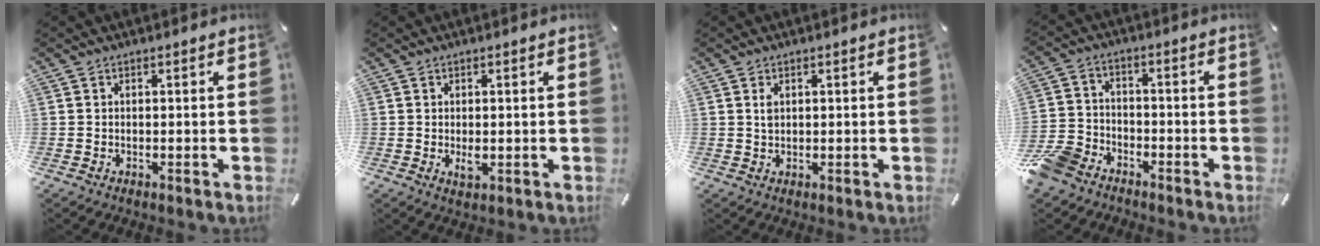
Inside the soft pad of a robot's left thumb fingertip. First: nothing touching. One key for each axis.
{"total": 2.3, "fx": -0.1, "fy": 1.1, "fz": 2.1, "tx": -0.045, "ty": -0.002, "tz": -0.004}
{"total": 1.4, "fx": 0.5, "fy": 0.7, "fz": 1.1, "tx": -0.024, "ty": 0.002, "tz": 0.008}
{"total": 8.8, "fx": -6.7, "fy": 5.1, "fz": 2.5, "tx": -0.059, "ty": 0.038, "tz": -0.132}